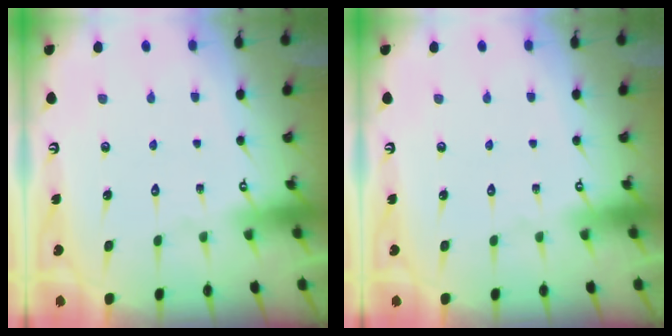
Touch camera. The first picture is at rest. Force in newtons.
{"total": 0.0}